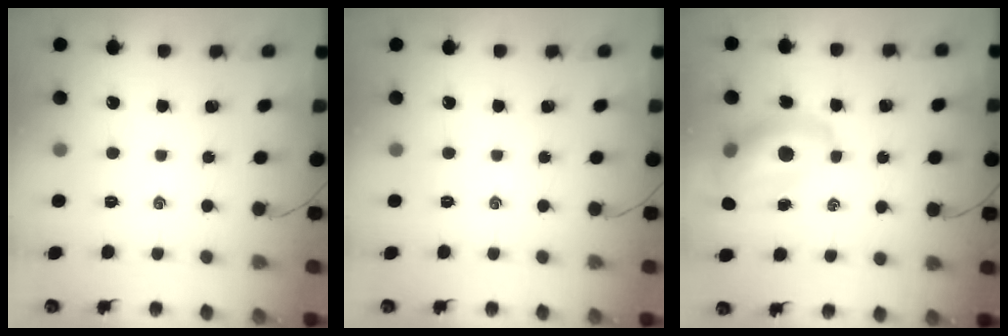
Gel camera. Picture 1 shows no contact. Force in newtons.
{"total": 0.0}
{"total": 13.2, "press": 12.6, "slide": 3.7}